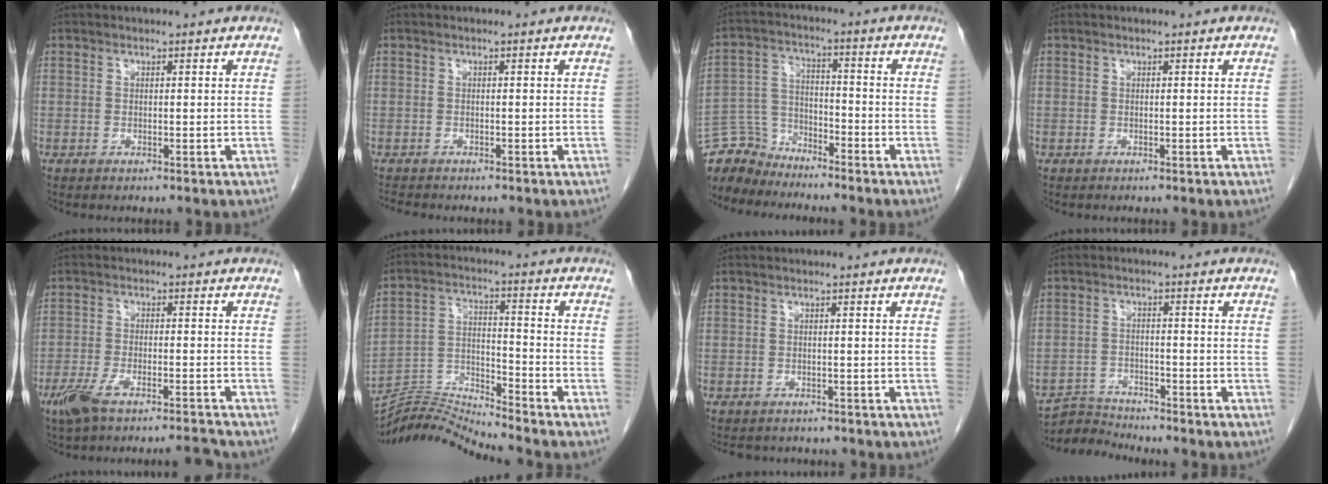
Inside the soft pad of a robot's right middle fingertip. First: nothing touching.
{"total": 2.3, "force": [-2.1, 0.6, 0.8], "torque": [-0.016, -0.006, -0.030]}
{"total": 7.7, "force": [-7.3, 2.3, -0.3], "torque": [-0.002, 0.010, -0.144]}
{"total": 0.0}
{"total": 7.0, "force": [-5.9, 0.5, 3.8], "torque": [-0.072, -0.006, -0.104]}
{"total": 10.4, "force": [-10.1, -2.5, -0.2], "torque": [0.001, 0.033, -0.188]}
{"total": 4.0, "force": [-3.7, 1.7, 0.4], "torque": [-0.003, 0.002, -0.046]}
{"total": 4.7, "force": [-4.6, 0.0, -0.9], "torque": [0.013, -0.006, -0.083]}